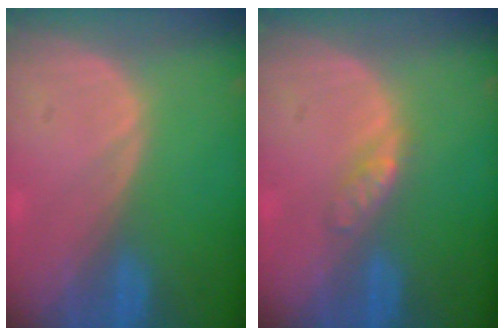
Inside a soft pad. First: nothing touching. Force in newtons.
{"total": 2.4, "press": 2.4, "slide": 0.2}